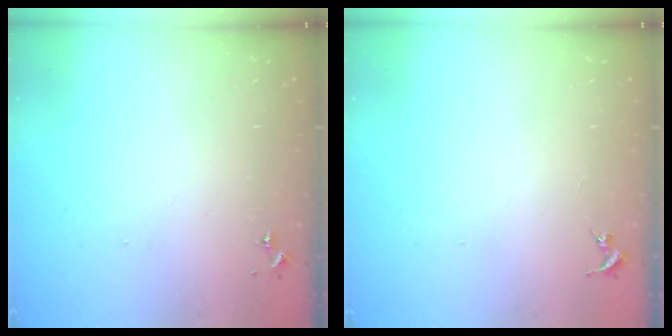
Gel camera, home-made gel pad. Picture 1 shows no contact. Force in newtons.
{"total": 0.0}